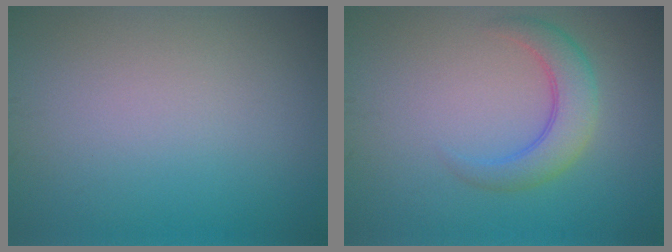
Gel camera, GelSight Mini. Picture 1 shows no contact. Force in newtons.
{"total": 3.6, "press": 3.6, "slide": 0.2}